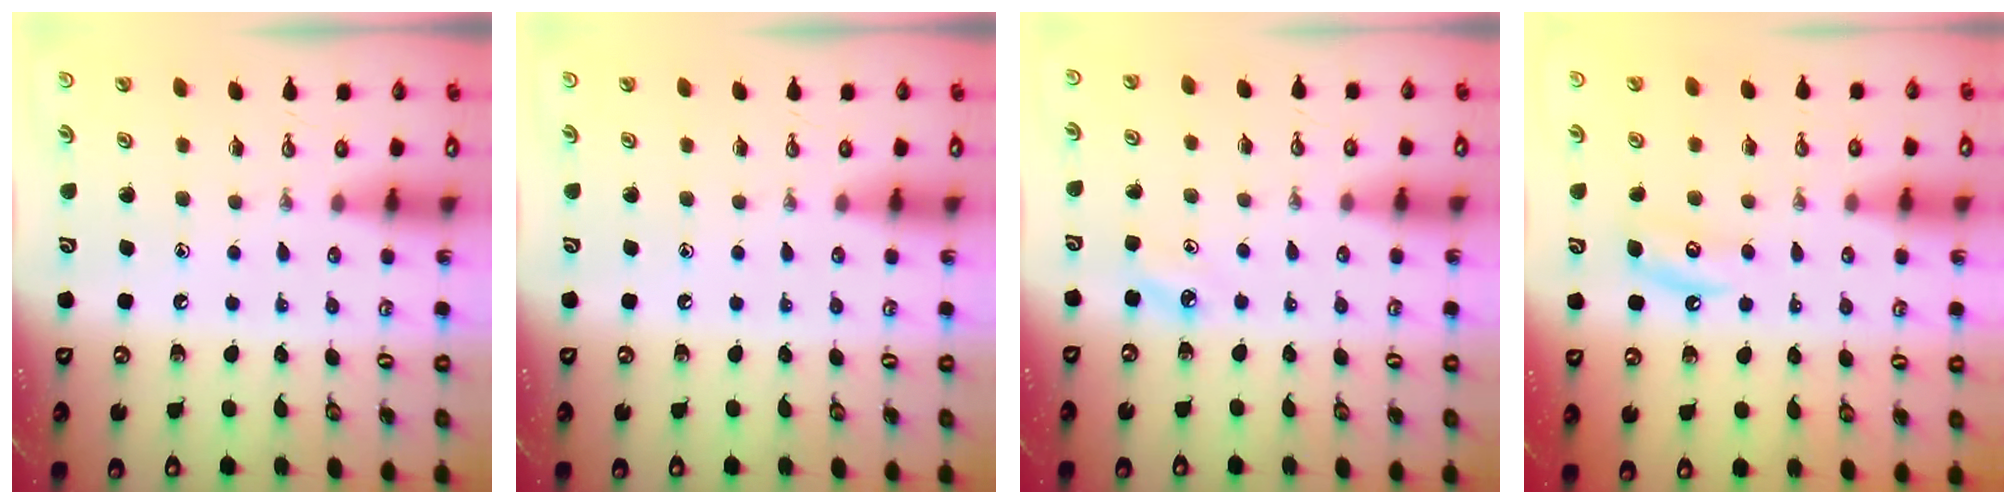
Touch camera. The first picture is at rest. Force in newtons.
{"total": 0.0}
{"total": 4.7, "press": 4.6, "slide": 0.4}
{"total": 6.0, "press": 6.0, "slide": 0.6}